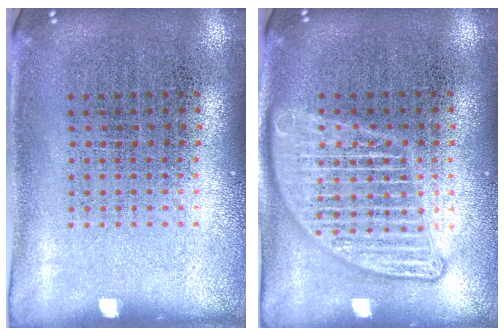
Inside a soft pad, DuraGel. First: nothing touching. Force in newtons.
{"total": 3.0, "press": 3.0, "slide": 0.3}